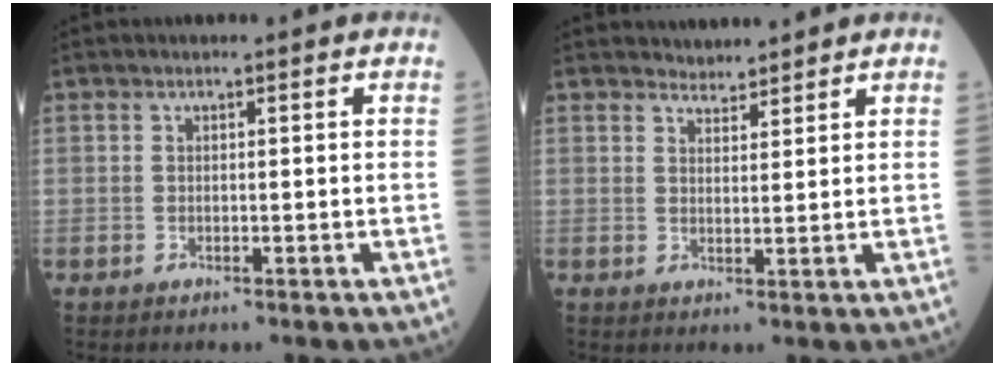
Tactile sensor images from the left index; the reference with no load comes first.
{"total": 2.8, "force": [2.7, 0.6, -0.1], "torque": [-0.005, 0.011, 0.046]}